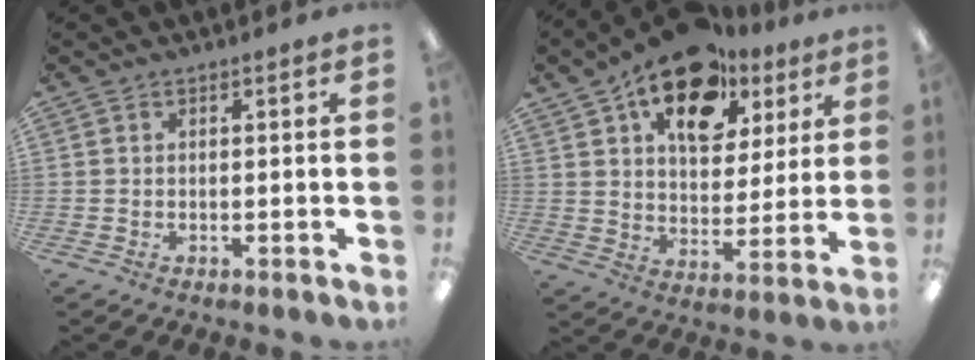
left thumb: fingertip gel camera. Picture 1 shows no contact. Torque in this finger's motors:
{"motor_torque": [0.62, 0.54, 1.66, -1.13, 0.17]}